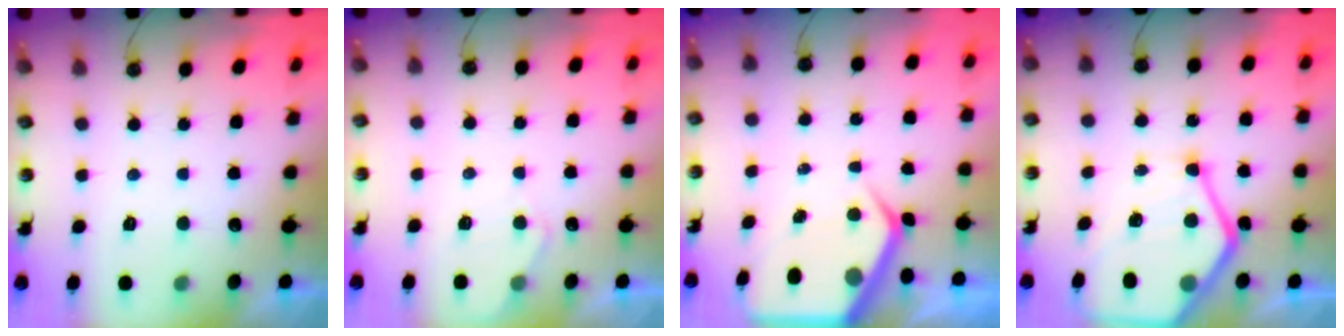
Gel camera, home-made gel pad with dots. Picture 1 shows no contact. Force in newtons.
{"total": 6.5, "press": 6.4, "slide": 0.7}
{"total": 6.2, "press": 6.2, "slide": 0.6}
{"total": 17.9, "press": 17.9, "slide": 1.6}